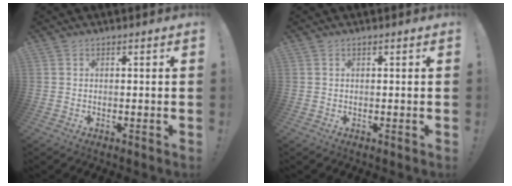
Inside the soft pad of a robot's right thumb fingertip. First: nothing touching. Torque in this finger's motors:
{"motor_torque": [-0.22, 0.24, 0.18, -0.05, 0.03]}